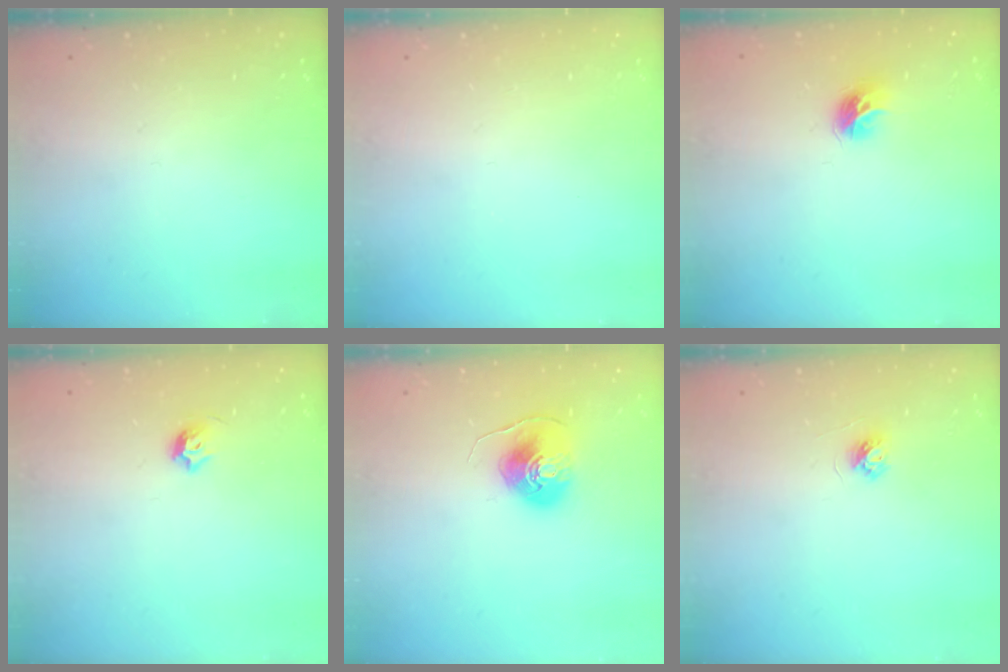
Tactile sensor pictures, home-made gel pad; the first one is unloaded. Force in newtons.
{"total": 0.0}
{"total": 7.5, "press": 7.5, "slide": 0.4}
{"total": 4.7, "press": 4.6, "slide": 1.2}
{"total": 9.1, "press": 9.1, "slide": 0.4}
{"total": 3.7, "press": 3.6, "slide": 0.4}